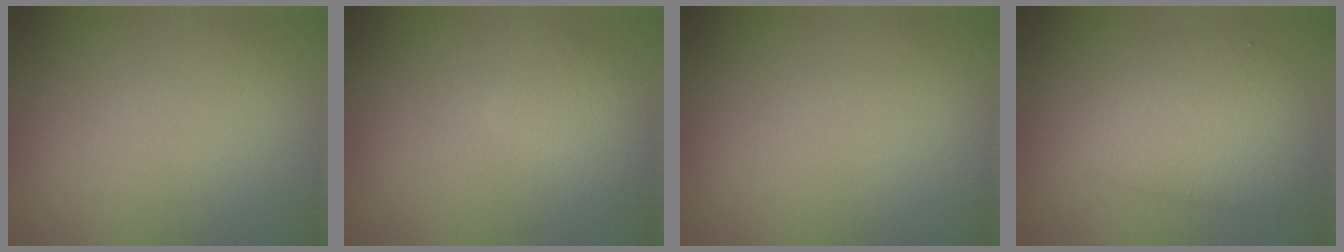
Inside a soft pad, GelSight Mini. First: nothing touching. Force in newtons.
{"total": 2.4, "press": 2.4, "slide": 0.1}
{"total": 0.0}
{"total": 4.7, "press": 4.7, "slide": 0.1}